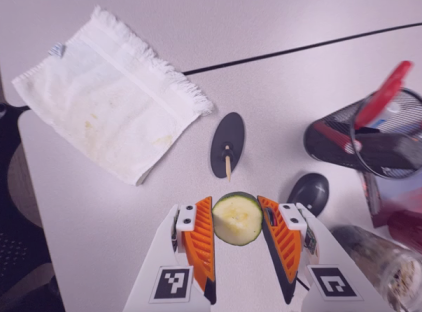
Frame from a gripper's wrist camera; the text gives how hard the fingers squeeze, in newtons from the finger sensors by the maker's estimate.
{"total": 8.1, "left": 7.6, "right": 8.6}